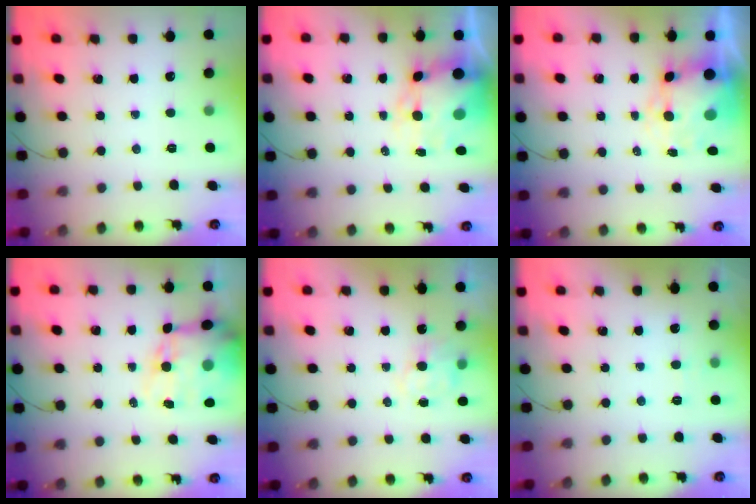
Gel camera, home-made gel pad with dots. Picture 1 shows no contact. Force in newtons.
{"total": 9.1, "press": 8.6, "slide": 2.8}
{"total": 7.2, "press": 6.9, "slide": 2.2}
{"total": 14.7, "press": 14.3, "slide": 3.6}
{"total": 5.6, "press": 5.5, "slide": 0.5}
{"total": 4.4, "press": 4.3, "slide": 1.2}